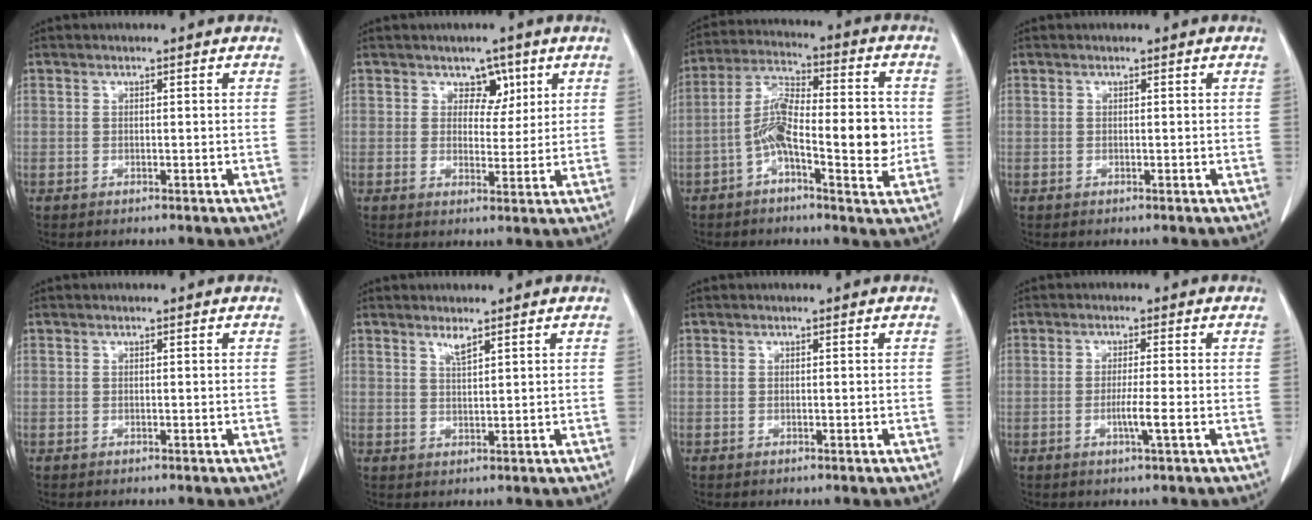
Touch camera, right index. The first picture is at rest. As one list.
[{"total": 3.7, "force": [1.9, 2.5, 1.8], "torque": [-0.014, 0.001, 0.029]}, {"total": 12.5, "force": [-2.3, 3.7, 11.7], "torque": [-0.206, 0.024, -0.041]}, {"total": 0.0}, {"total": 0.0}, {"total": 1.8, "force": [1.5, 0.0, 1.1], "torque": [-0.024, -0.006, 0.030]}, {"total": 0.0}, {"total": 3.3, "force": [-1.0, -0.5, 3.1], "torque": [-0.059, -0.005, -0.017]}]